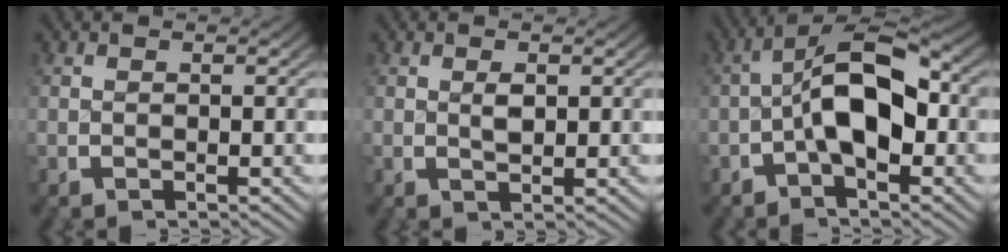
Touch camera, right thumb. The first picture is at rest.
{"total": 1.2, "force": [0.4, 0.6, 1.0], "torque": [-0.017, -0.003, 0.010]}
{"total": 8.5, "force": [-0.4, 4.9, 7.0], "torque": [-0.113, -0.013, -0.007]}